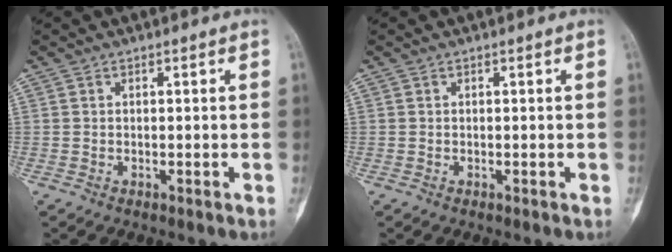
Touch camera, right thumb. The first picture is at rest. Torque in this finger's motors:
{"motor_torque": [0.00, 0.00, 0.00, 0.00, 0.00]}